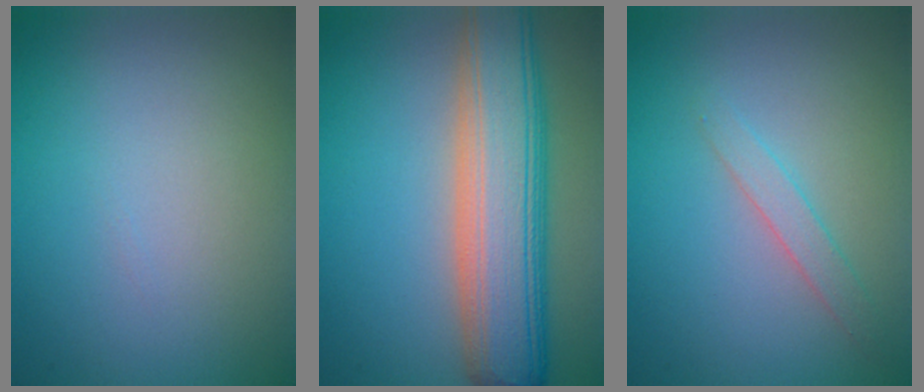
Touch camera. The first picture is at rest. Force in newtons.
{"total": 9.1, "press": 9.1, "slide": 0.6}
{"total": 1.4, "press": 1.4, "slide": 0.0}